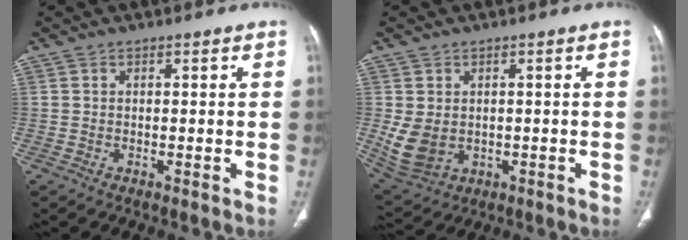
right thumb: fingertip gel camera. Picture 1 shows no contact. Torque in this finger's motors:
{"motor_torque": [0.46, 1.29, -0.03, 0.08, 0.06]}